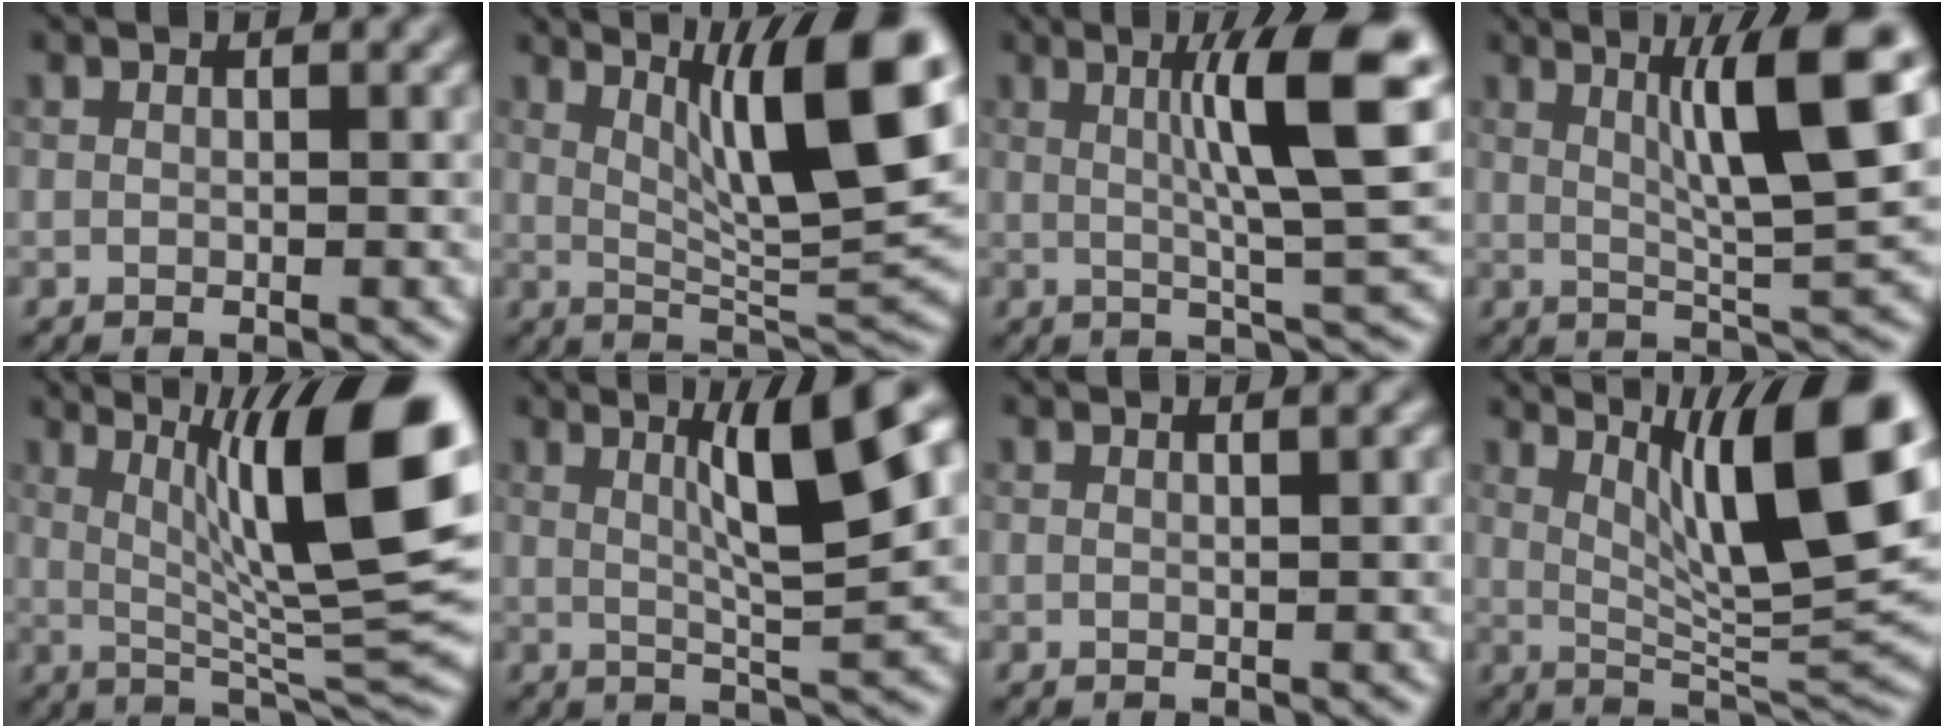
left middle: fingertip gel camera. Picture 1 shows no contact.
{"total": 11.3, "force": [4.3, 2.3, 10.2], "torque": [-0.144, 0.000, 0.074]}
{"total": 9.9, "force": [2.3, 1.6, 9.5], "torque": [-0.128, 0.010, 0.034]}
{"total": 8.9, "force": [2.9, 1.3, 8.4], "torque": [-0.117, 0.004, 0.049]}
{"total": 13.1, "force": [3.7, 2.5, 12.3], "torque": [-0.171, 0.006, 0.062]}
{"total": 8.3, "force": [2.5, 1.3, 7.8], "torque": [-0.107, 0.012, 0.041]}
{"total": 1.1, "force": [0.4, 0.3, 1.0], "torque": [-0.010, 0.003, 0.002]}
{"total": 12.4, "force": [4.7, 2.7, 11.1], "torque": [-0.156, 0.004, 0.081]}